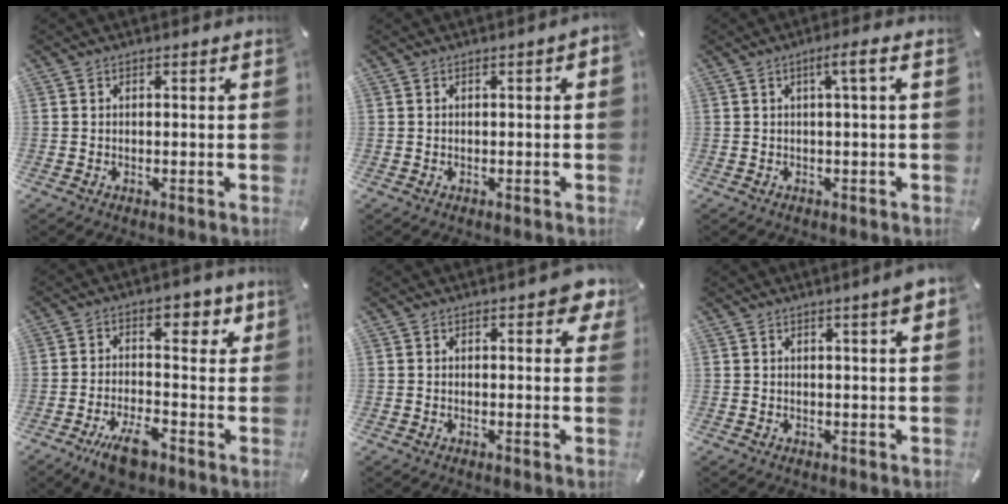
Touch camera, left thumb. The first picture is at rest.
{"total": 1.1, "force": [-0.3, 0.4, 1.0], "torque": [-0.017, 0.001, -0.006]}
{"total": 4.2, "force": [0.7, 0.2, 4.1], "torque": [-0.079, 0.001, 0.008]}
{"total": 11.8, "force": [-2.5, 7.1, 9.1], "torque": [-0.112, 0.010, -0.043]}
{"total": 3.9, "force": [1.9, 1.8, 2.9], "torque": [-0.038, -0.003, 0.028]}
{"total": 4.3, "force": [1.9, 0.6, 3.8], "torque": [-0.058, -0.005, 0.028]}